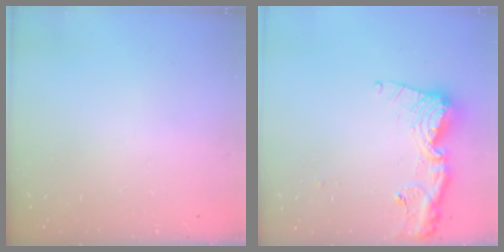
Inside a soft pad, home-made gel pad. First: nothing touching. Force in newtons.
{"total": 14.4, "press": 14.3, "slide": 1.9}